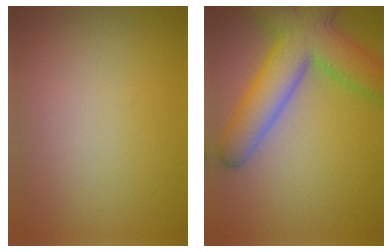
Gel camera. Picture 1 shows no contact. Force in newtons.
{"total": 9.3, "press": 9.3, "slide": 0.5}